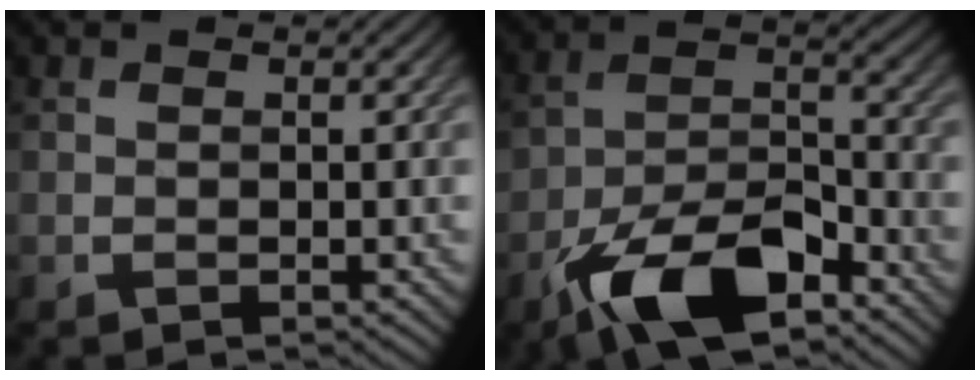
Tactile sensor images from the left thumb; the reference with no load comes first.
{"total": 12.8, "force": [-8.1, 5.3, 8.3], "torque": [-0.151, -0.002, -0.164]}